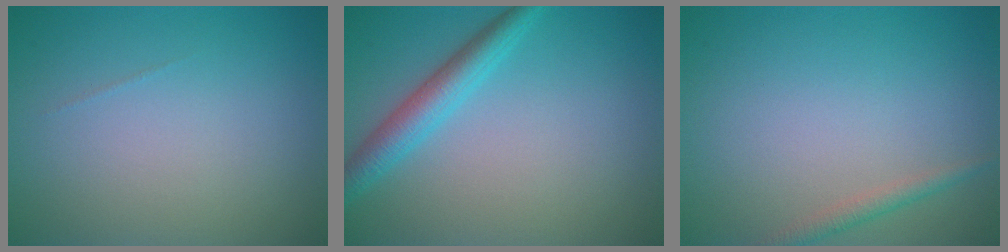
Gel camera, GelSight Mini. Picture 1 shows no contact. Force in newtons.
{"total": 3.3, "press": 3.3, "slide": 0.1}
{"total": 1.4, "press": 1.4, "slide": 0.0}